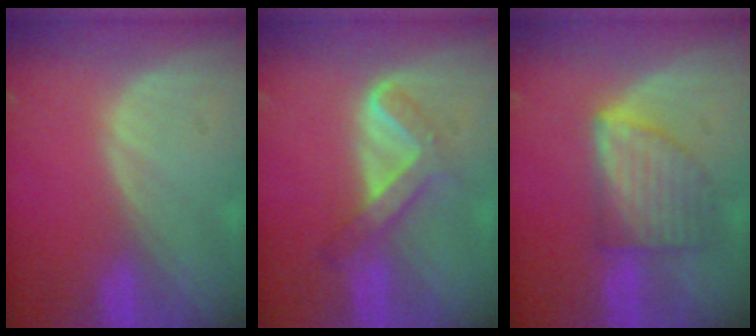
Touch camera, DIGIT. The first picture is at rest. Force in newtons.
{"total": 5.3, "press": 5.0, "slide": 1.6}
{"total": 6.8, "press": 6.8, "slide": 0.1}